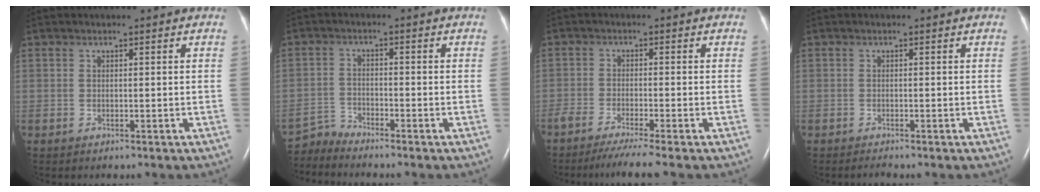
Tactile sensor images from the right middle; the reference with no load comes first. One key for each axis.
{"total": 3.3, "fx": -3.1, "fy": -0.8, "fz": -1.0, "tx": 0.018, "ty": -0.017, "tz": -0.060}
{"total": 6.2, "fx": -5.0, "fy": -0.7, "fz": 3.6, "tx": -0.053, "ty": -0.017, "tz": -0.084}
{"total": 0.6, "fx": -0.6, "fy": -0.1, "fz": 0.1, "tx": -0.007, "ty": -0.002, "tz": -0.008}